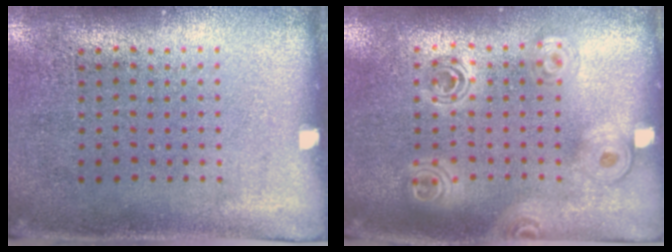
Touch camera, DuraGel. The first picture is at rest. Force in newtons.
{"total": 1.7, "press": 1.4, "slide": 0.8}